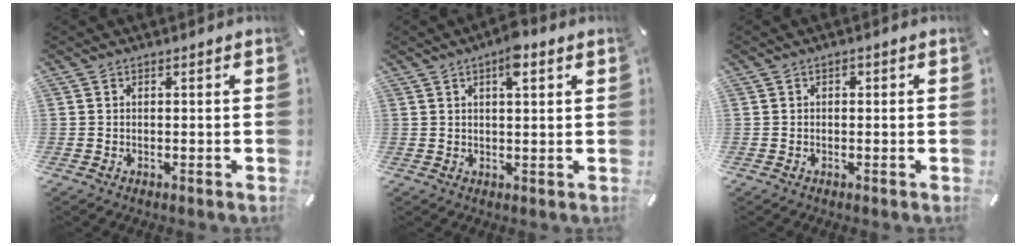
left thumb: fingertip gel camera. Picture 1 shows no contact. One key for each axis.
{"total": 5.5, "fx": 3.0, "fy": 1.7, "fz": 4.3, "tx": -0.066, "ty": -0.003, "tz": 0.046}
{"total": 0.7, "fx": 0.1, "fy": 0.6, "fz": 0.3, "tx": -0.006, "ty": 0.004, "tz": 0.001}